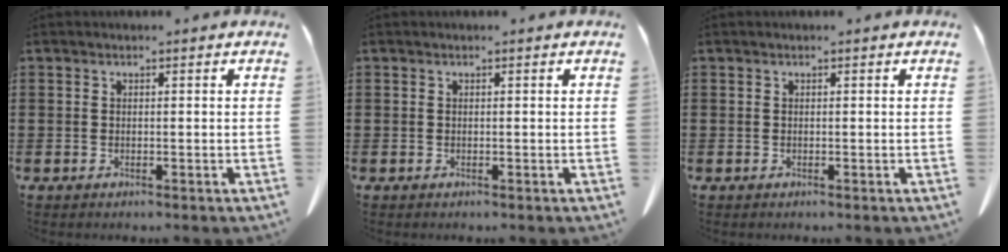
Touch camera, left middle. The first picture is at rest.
{"total": 0.0}
{"total": 0.0}